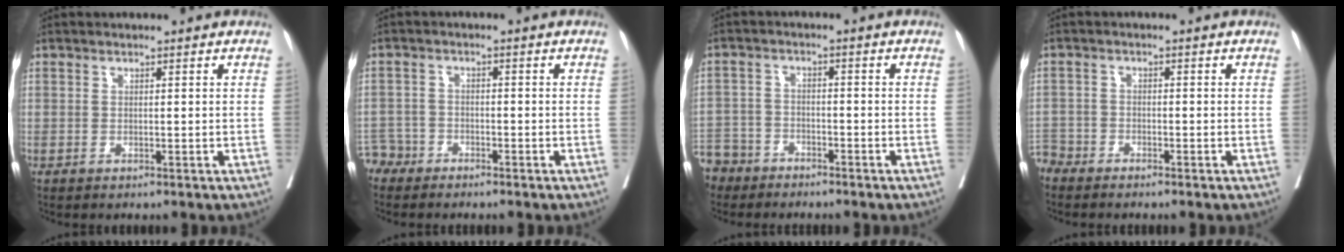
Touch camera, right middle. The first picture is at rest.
{"total": 3.1, "force": [-2.7, 1.5, -0.8], "torque": [0.008, 0.003, -0.056]}
{"total": 8.3, "force": [-6.9, 4.4, 0.9], "torque": [-0.036, -0.004, -0.128]}
{"total": 3.5, "force": [-3.3, 1.0, -0.3], "torque": [0.005, -0.004, -0.067]}